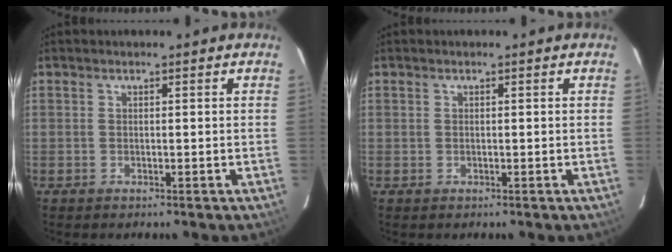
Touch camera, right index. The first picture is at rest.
{"total": 0.0}